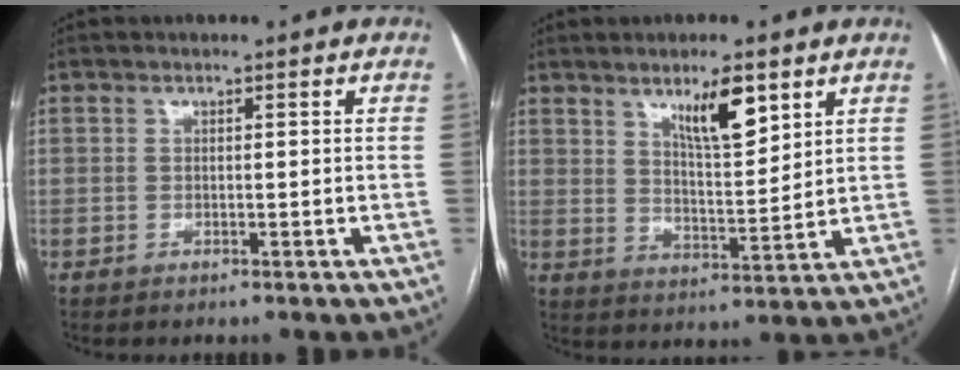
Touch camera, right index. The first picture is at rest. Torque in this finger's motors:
{"motor_torque": [0.36, 0.36, 0.26, 0.07]}